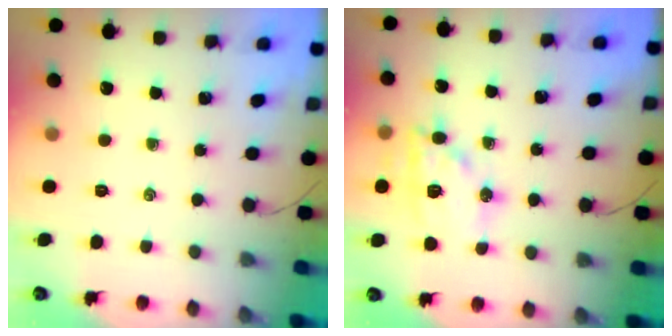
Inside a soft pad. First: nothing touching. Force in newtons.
{"total": 14.0, "press": 13.9, "slide": 1.7}